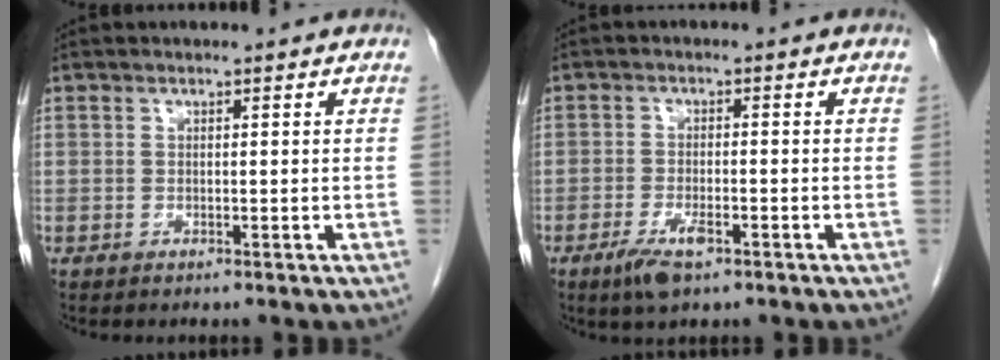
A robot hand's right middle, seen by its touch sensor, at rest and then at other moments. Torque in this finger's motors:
{"motor_torque": [1.13, -0.60, 0.24, 0.06]}